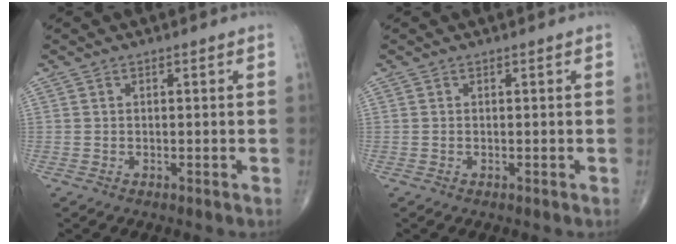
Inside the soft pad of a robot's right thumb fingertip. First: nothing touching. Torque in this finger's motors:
{"motor_torque": [0.38, 0.15, 0.00, 0.09, -0.03]}